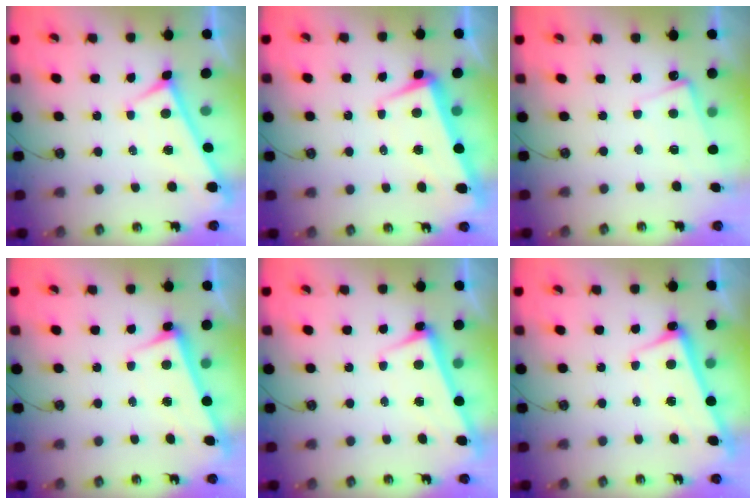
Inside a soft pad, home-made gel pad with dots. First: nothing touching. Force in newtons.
{"total": 2.2, "press": 0.3, "slide": 2.1}
{"total": 3.6, "press": 3.6, "slide": 0.4}
{"total": 2.6, "press": 2.5, "slide": 0.7}
{"total": 2.6, "press": 2.5, "slide": 0.6}
{"total": 2.5, "press": 2.5, "slide": 0.5}